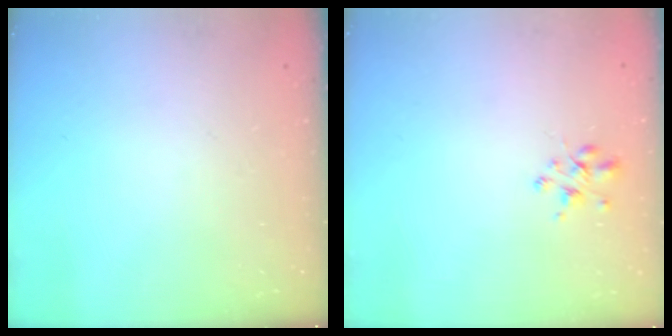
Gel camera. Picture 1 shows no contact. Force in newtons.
{"total": 2.5, "press": 2.5, "slide": 0.5}